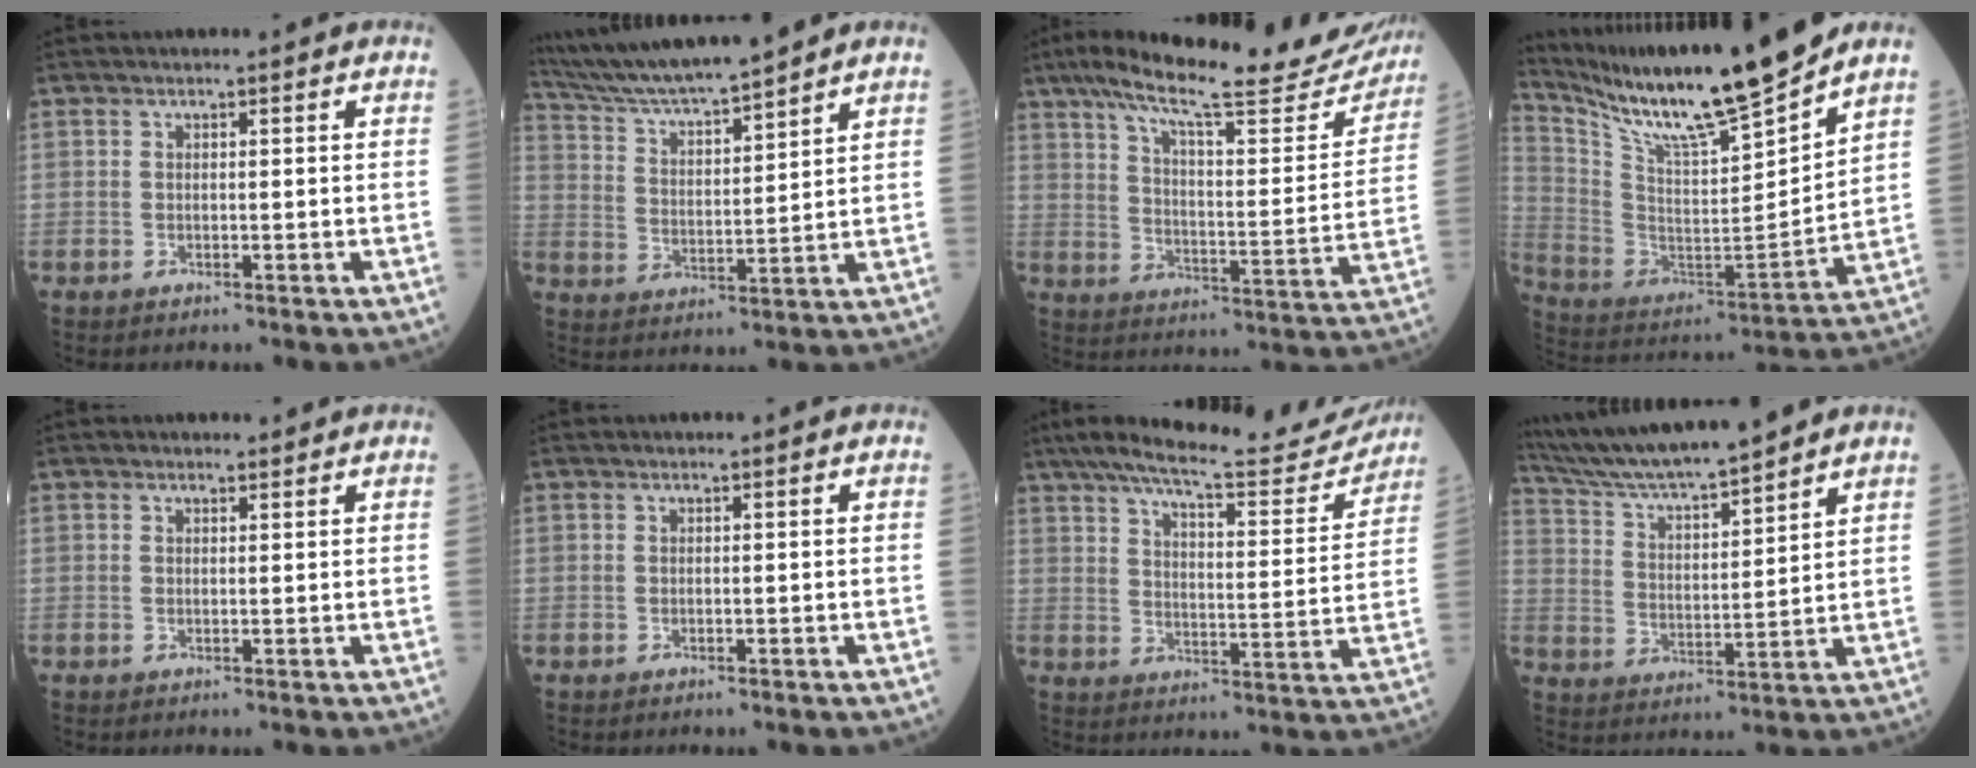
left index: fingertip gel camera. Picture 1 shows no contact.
{"total": 12.9, "force": [11.7, -0.4, 5.4], "torque": [-0.105, 0.016, 0.212]}
{"total": 25.4, "force": [21.7, 3.7, 12.7], "torque": [-0.203, -0.019, 0.292]}
{"total": 20.3, "force": [17.0, 0.0, 11.2], "torque": [-0.209, -0.013, 0.301]}
{"total": 0.9, "force": [0.9, 0.3, 0.0], "torque": [-0.006, -0.002, 0.012]}
{"total": 0.0}
{"total": 19.2, "force": [17.4, 2.6, 7.6], "torque": [-0.119, -0.014, 0.234]}
{"total": 14.6, "force": [13.2, 0.2, 6.2], "torque": [-0.118, 0.014, 0.233]}